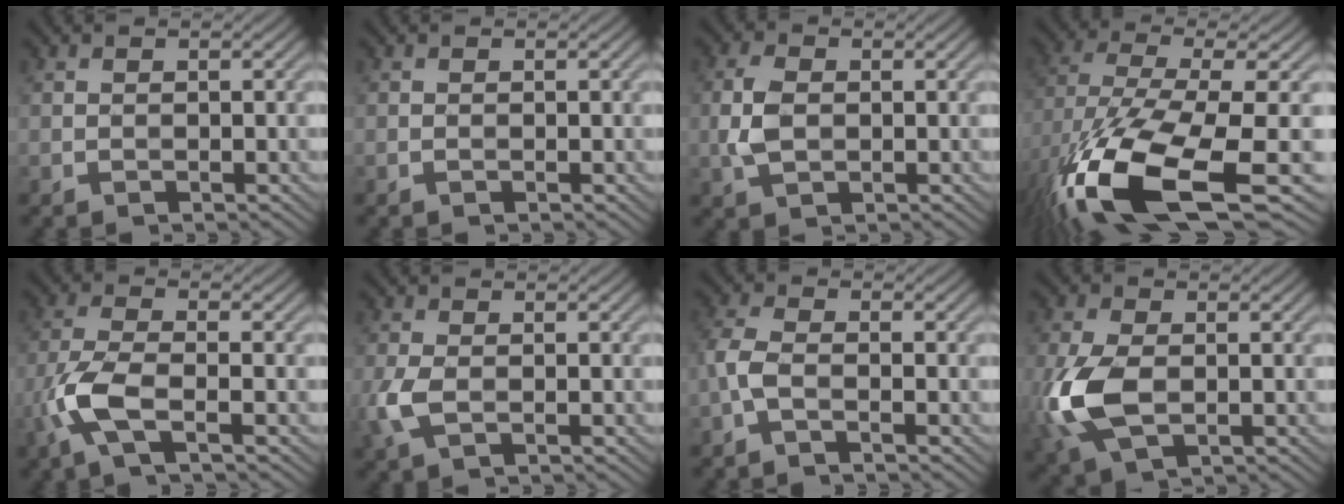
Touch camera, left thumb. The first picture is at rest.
{"total": 0.0}
{"total": 3.8, "force": [-0.1, 2.4, 2.9], "torque": [-0.075, 0.004, -0.005]}
{"total": 16.7, "force": [-7.2, 6.0, 13.8], "torque": [-0.317, -0.040, -0.113]}
{"total": 6.4, "force": [-2.7, 2.1, 5.4], "torque": [-0.132, 0.001, -0.069]}
{"total": 3.5, "force": [-0.7, 1.8, 2.9], "torque": [-0.082, -0.005, -0.018]}
{"total": 3.2, "force": [-1.3, 1.1, 2.8], "torque": [-0.075, 0.004, -0.037]}
{"total": 8.9, "force": [-1.5, 5.2, 7.1], "torque": [-0.188, -0.011, -0.030]}